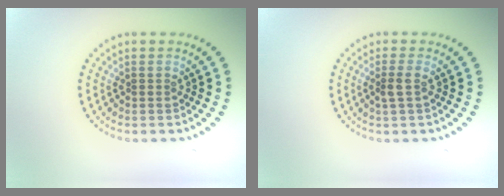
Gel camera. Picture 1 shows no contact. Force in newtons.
{"total": 1.4, "press": 1.2, "slide": 0.8}